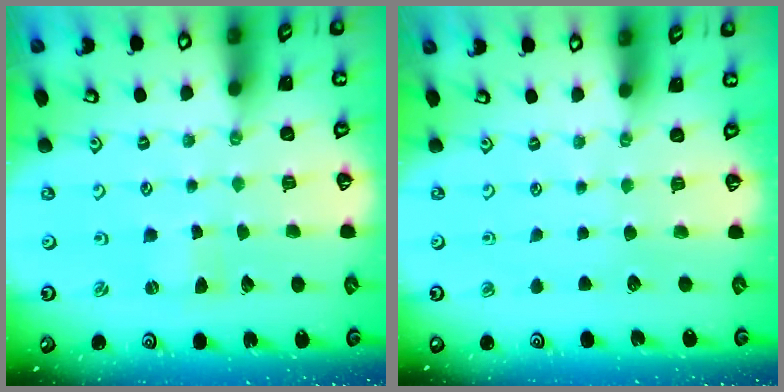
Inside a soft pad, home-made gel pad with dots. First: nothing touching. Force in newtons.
{"total": 0.0}